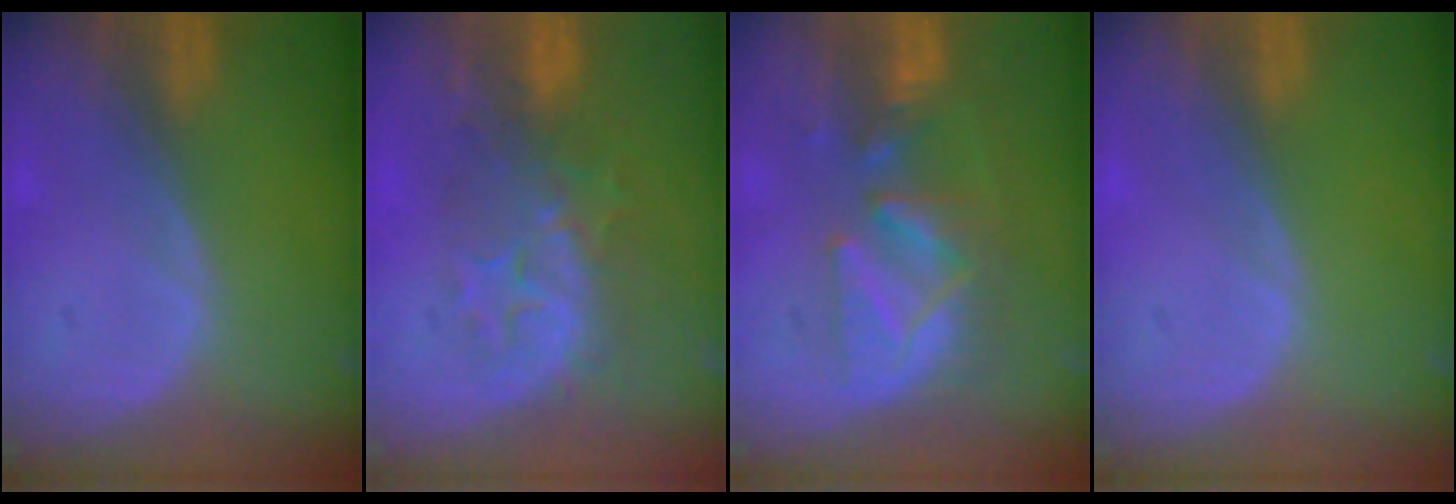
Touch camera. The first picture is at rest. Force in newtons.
{"total": 8.4, "press": 8.2, "slide": 2.0}
{"total": 8.6, "press": 8.3, "slide": 2.0}
{"total": 0.0}